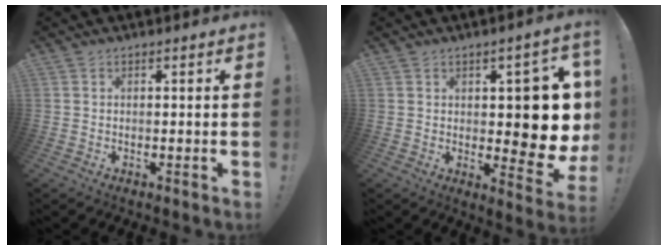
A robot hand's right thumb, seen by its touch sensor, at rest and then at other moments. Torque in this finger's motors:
{"motor_torque": [2.26, 2.24, 0.95, -0.63, 0.01]}